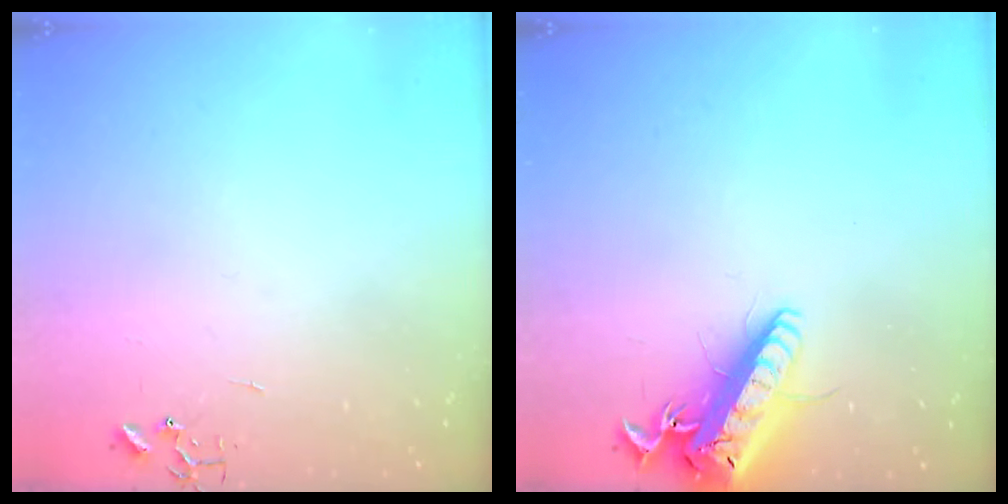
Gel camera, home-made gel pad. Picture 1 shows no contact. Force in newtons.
{"total": 20.4, "press": 19.9, "slide": 4.5}